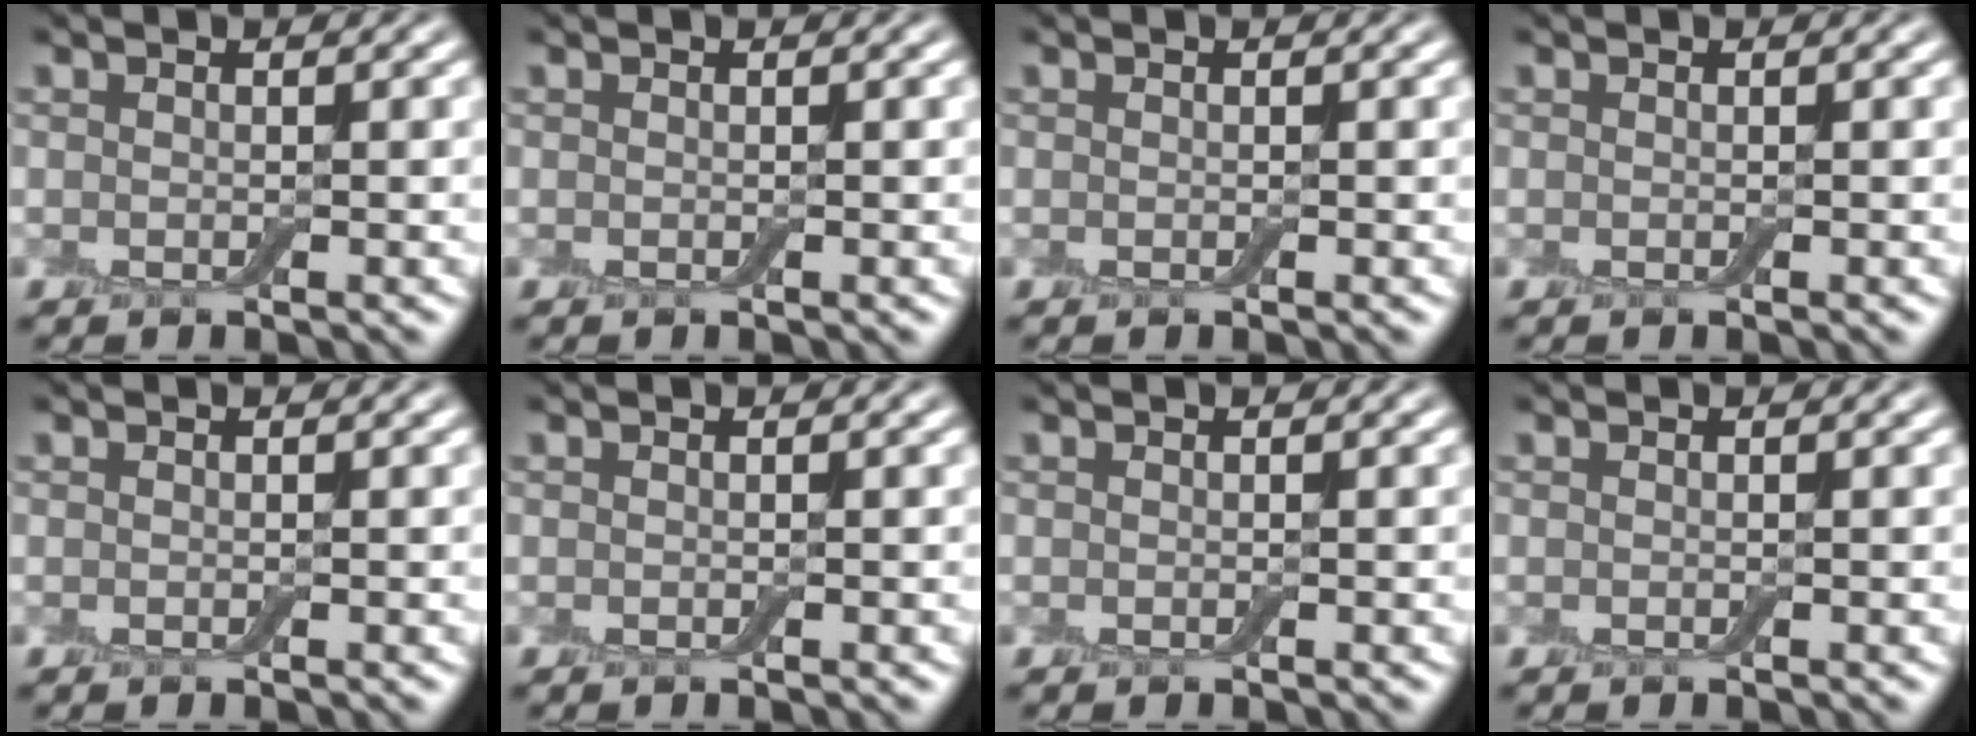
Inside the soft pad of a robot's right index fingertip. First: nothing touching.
{"total": 0.0}
{"total": 0.0}
{"total": 0.0}
{"total": 0.0}
{"total": 0.0}
{"total": 0.0}
{"total": 0.0}